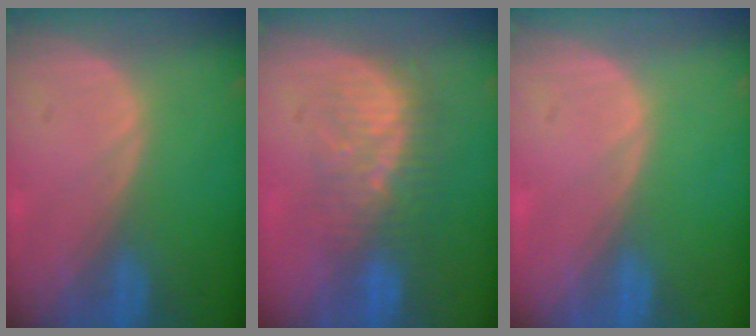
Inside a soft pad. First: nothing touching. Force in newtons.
{"total": 8.0, "press": 7.6, "slide": 2.6}
{"total": 0.0}